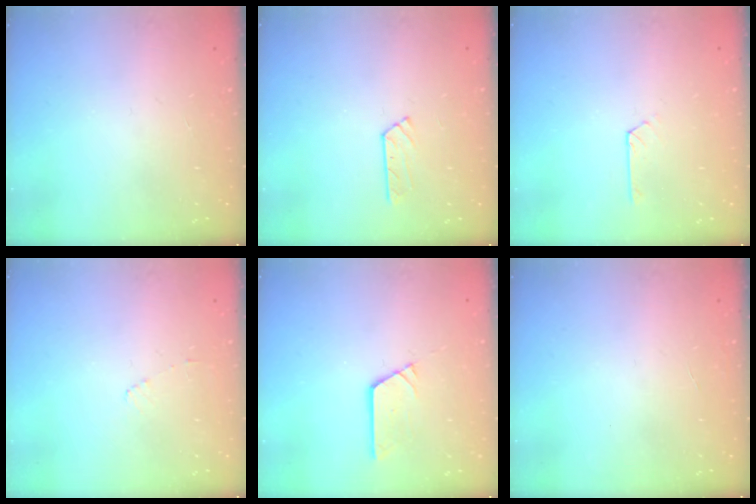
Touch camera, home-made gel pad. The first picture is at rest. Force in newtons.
{"total": 4.0, "press": 3.9, "slide": 0.4}
{"total": 1.9, "press": 1.9, "slide": 0.2}
{"total": 4.0, "press": 3.9, "slide": 0.5}
{"total": 4.1, "press": 4.1, "slide": 0.2}
{"total": 0.0}